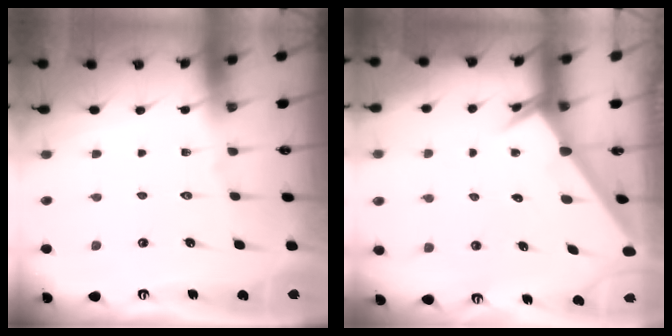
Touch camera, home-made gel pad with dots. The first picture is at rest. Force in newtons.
{"total": 2.5, "press": 2.5, "slide": 0.1}